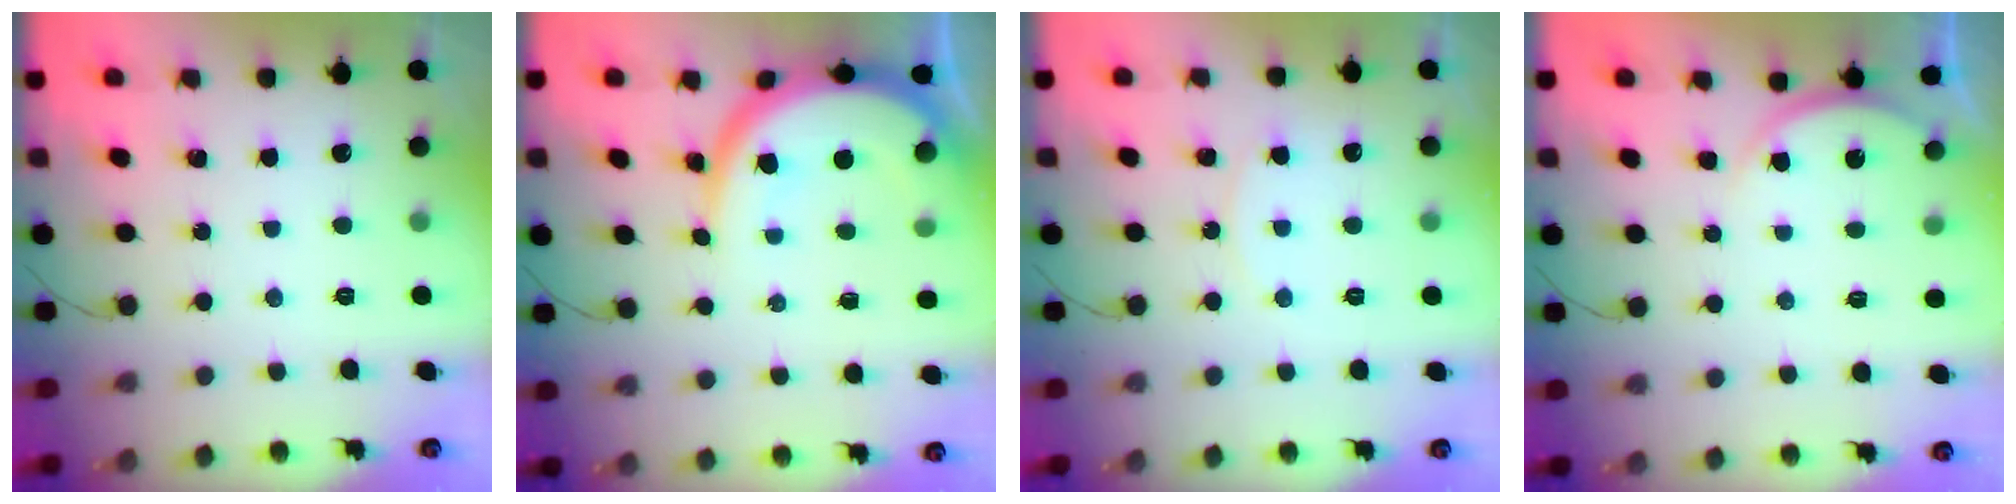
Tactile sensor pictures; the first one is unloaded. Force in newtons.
{"total": 11.9, "press": 11.9, "slide": 1.0}
{"total": 3.8, "press": 3.7, "slide": 0.6}
{"total": 4.3, "press": 4.2, "slide": 0.6}